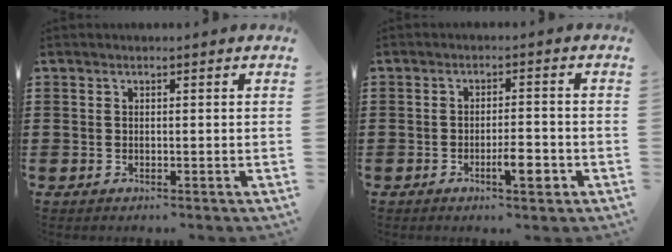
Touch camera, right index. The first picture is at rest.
{"total": 4.5, "force": [-2.0, 1.2, 3.8], "torque": [-0.066, 0.003, -0.035]}